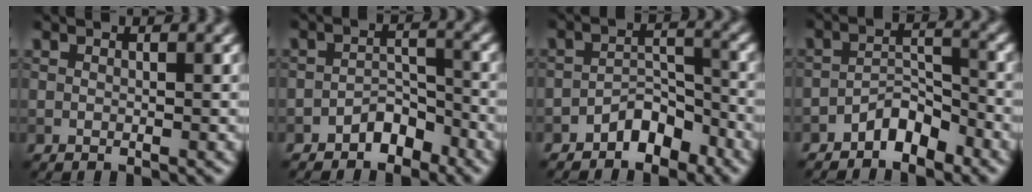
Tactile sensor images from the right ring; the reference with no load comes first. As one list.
[{"total": 2.6, "force": [-1.9, 1.4, 1.1], "torque": [-0.010, 0.014, -0.034]}, {"total": 3.3, "force": [-2.4, 1.6, 1.6], "torque": [-0.017, 0.014, -0.043]}, {"total": 3.2, "force": [-2.4, 1.4, 1.6], "torque": [-0.021, 0.017, -0.045]}]